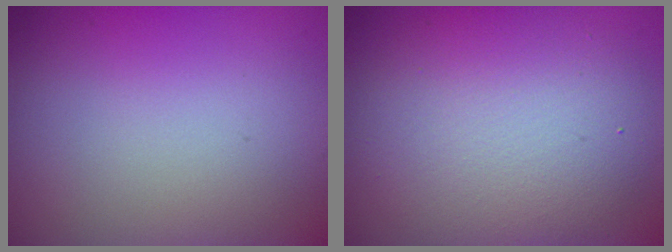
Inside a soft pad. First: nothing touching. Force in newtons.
{"total": 7.5, "press": 7.5, "slide": 0.3}